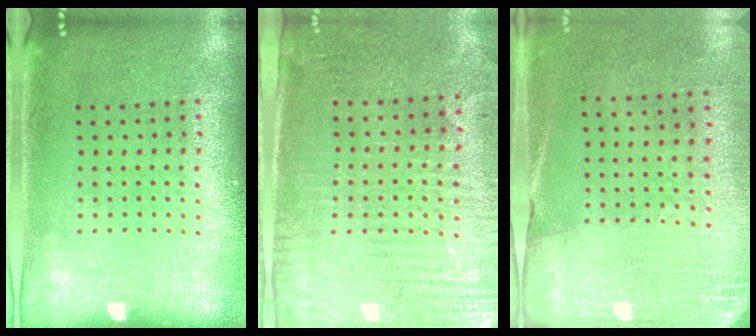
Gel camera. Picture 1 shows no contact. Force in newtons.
{"total": 3.3, "press": 3.0, "slide": 1.4}
{"total": 2.6, "press": 2.3, "slide": 1.3}